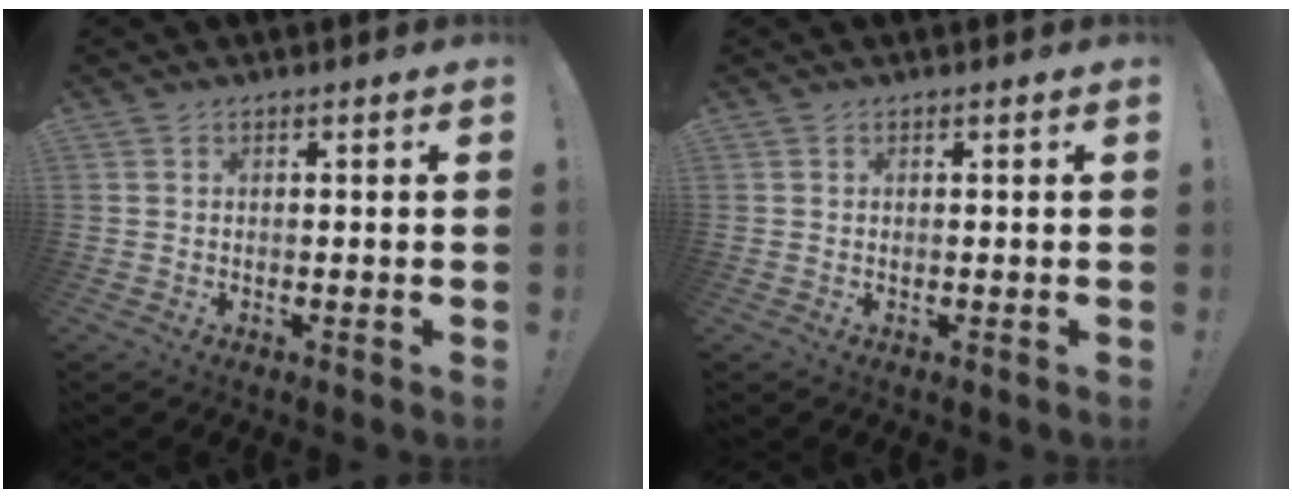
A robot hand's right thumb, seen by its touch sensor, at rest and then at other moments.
{"total": 0.0}